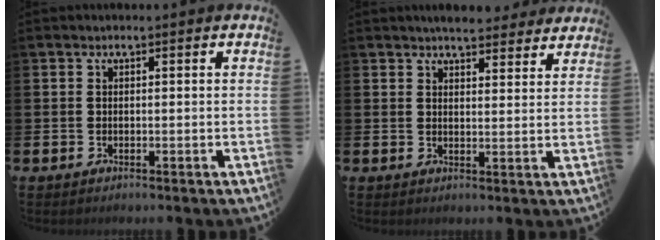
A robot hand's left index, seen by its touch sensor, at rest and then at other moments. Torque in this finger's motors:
{"motor_torque": [1.07, -1.07, 0.19, 0.05]}